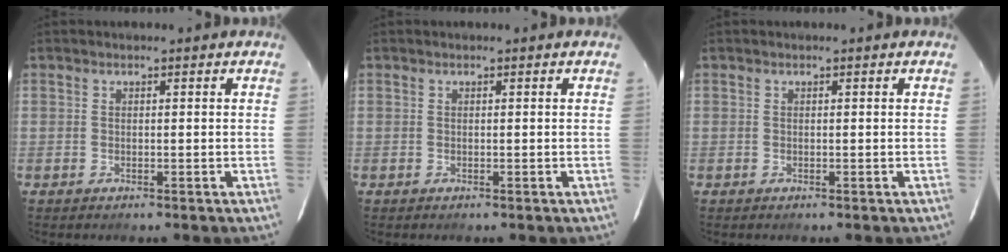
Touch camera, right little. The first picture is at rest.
{"total": 0.0}
{"total": 0.0}